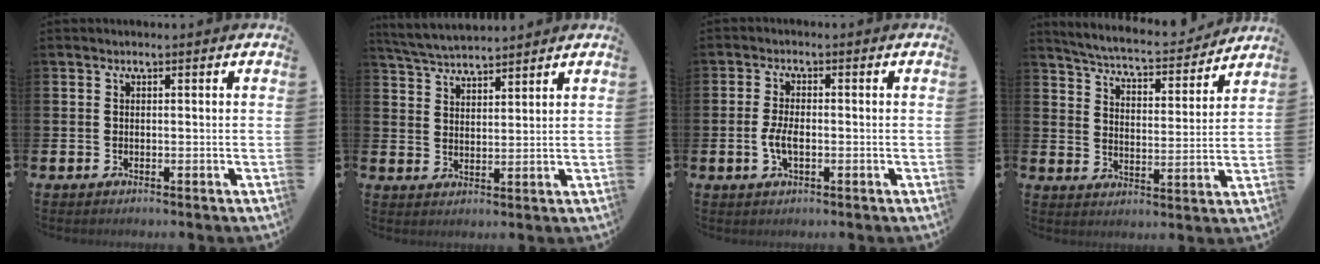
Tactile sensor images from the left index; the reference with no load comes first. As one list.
[{"total": 4.6, "force": [4.5, 0.5, 0.5], "torque": [-0.029, -0.023, 0.082]}, {"total": 3.2, "force": [-0.6, 1.5, 2.8], "torque": [-0.047, 0.001, -0.012]}, {"total": 5.6, "force": [5.5, 0.5, 1.0], "torque": [-0.048, -0.046, 0.090]}]